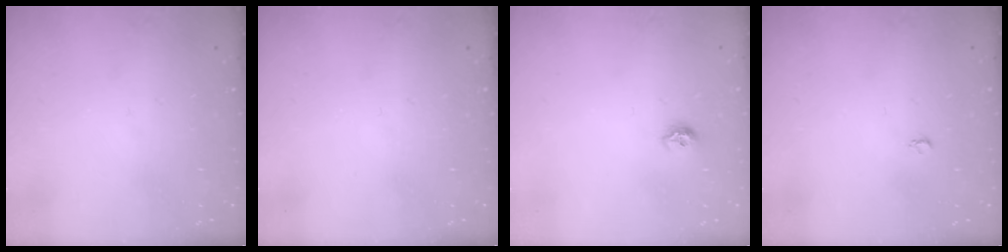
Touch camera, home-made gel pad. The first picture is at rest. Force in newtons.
{"total": 0.0}
{"total": 7.2, "press": 7.2, "slide": 1.0}
{"total": 2.6, "press": 2.6, "slide": 0.4}